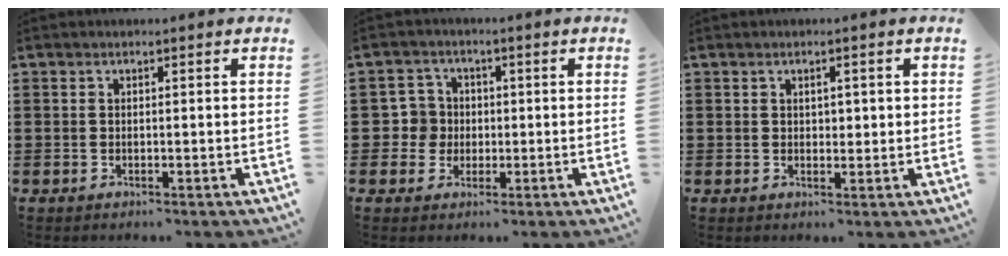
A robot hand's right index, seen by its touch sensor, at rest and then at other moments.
{"total": 4.5, "force": [-0.3, 4.4, 0.8], "torque": [-0.035, 0.014, -0.008]}
{"total": 1.5, "force": [0.4, 1.0, 1.0], "torque": [-0.013, 0.005, 0.004]}